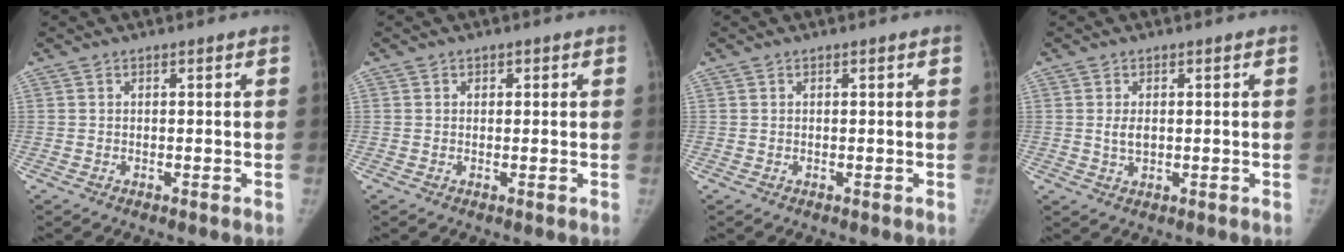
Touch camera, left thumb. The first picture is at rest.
{"total": 0.9, "force": [0.4, 0.8, 0.2], "torque": [0.011, 0.000, 0.003]}
{"total": 0.0}
{"total": 2.4, "force": [0.3, 1.4, 1.9], "torque": [-0.035, -0.006, 0.008]}